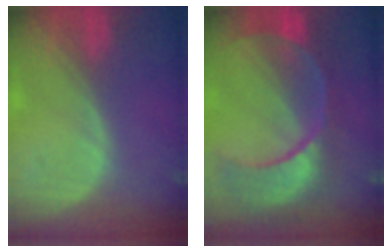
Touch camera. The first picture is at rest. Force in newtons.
{"total": 11.6, "press": 9.6, "slide": 6.5}